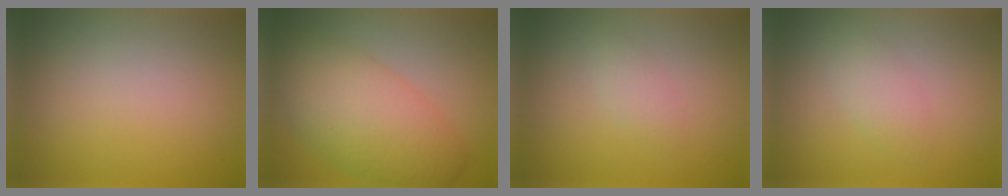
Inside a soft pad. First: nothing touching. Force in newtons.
{"total": 7.5, "press": 7.5, "slide": 0.2}
{"total": 1.2, "press": 1.2, "slide": 0.1}
{"total": 1.9, "press": 1.9, "slide": 0.1}